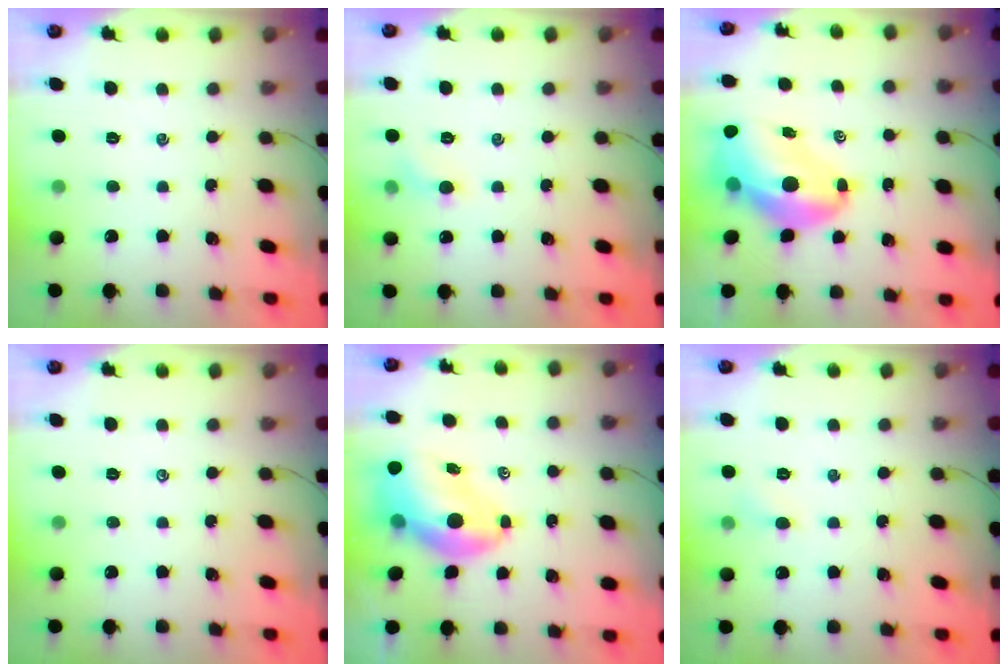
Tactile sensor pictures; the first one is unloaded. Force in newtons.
{"total": 4.1, "press": 3.9, "slide": 1.2}
{"total": 13.0, "press": 12.4, "slide": 3.8}
{"total": 0.0}
{"total": 9.6, "press": 9.2, "slide": 2.6}
{"total": 3.0, "press": 2.8, "slide": 1.0}